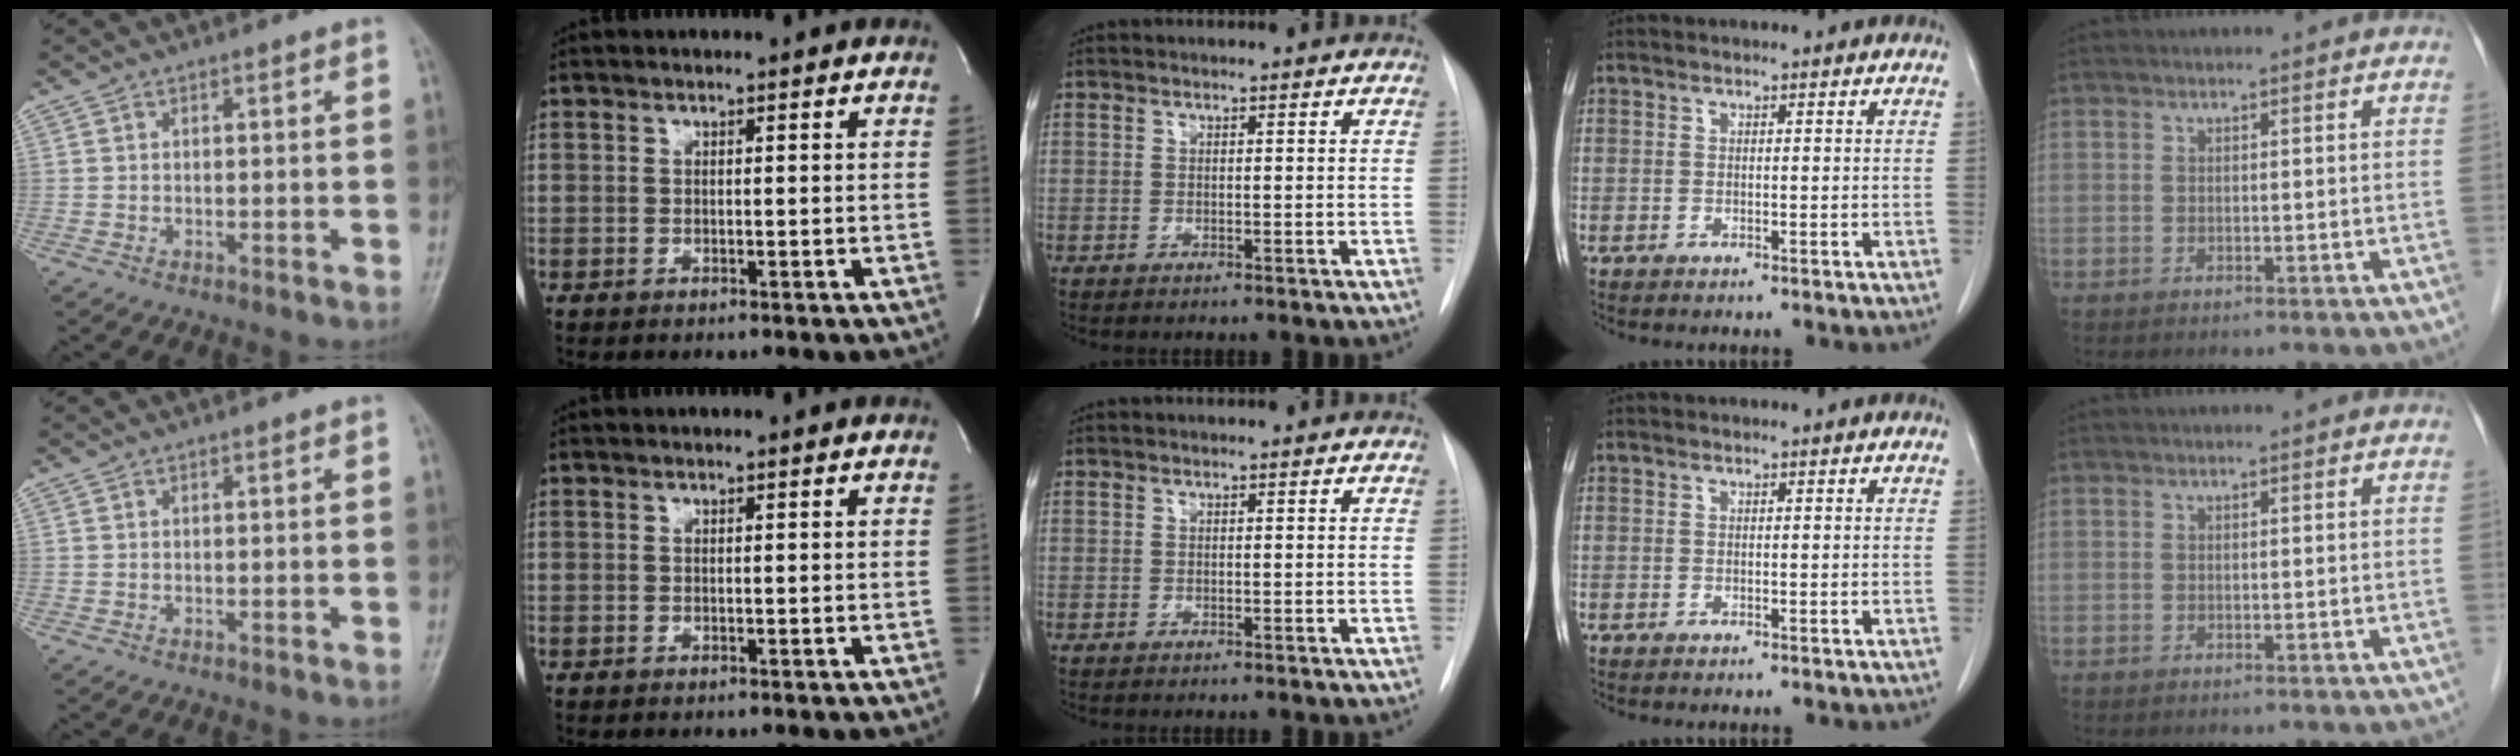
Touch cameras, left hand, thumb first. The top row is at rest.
{}